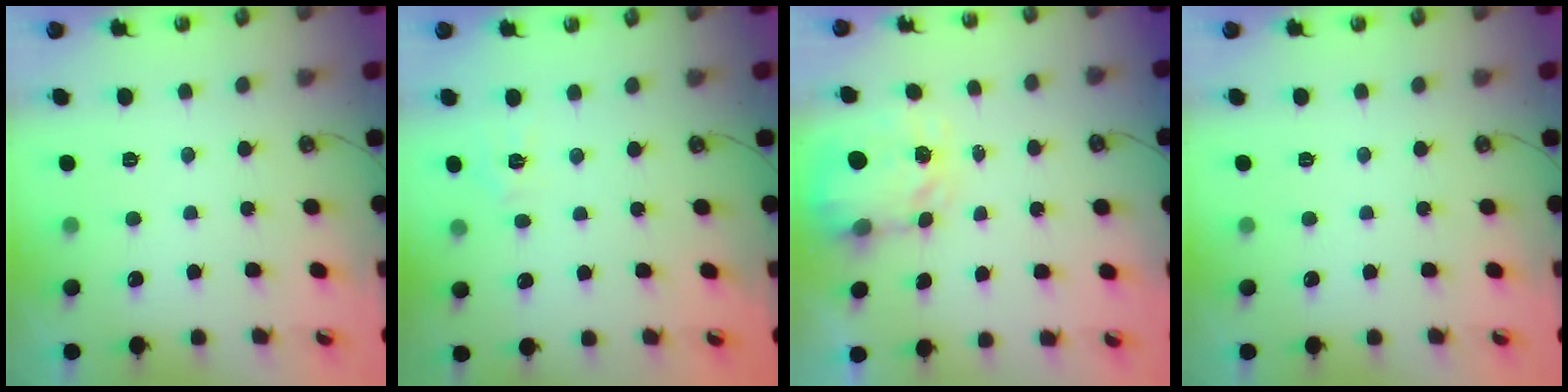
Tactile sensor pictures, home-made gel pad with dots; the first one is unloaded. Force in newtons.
{"total": 3.9, "press": 3.9, "slide": 0.5}
{"total": 3.6, "press": 3.6, "slide": 0.4}
{"total": 0.0}